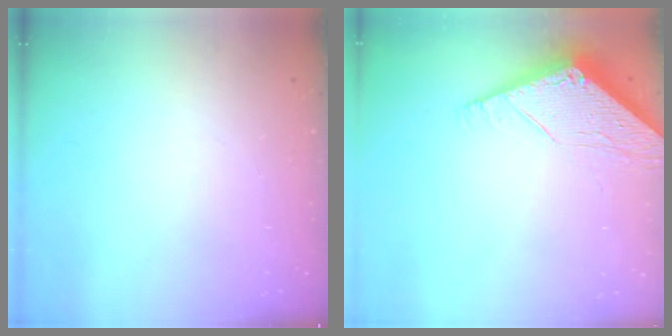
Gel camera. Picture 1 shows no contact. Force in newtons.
{"total": 6.2, "press": 6.2, "slide": 0.5}